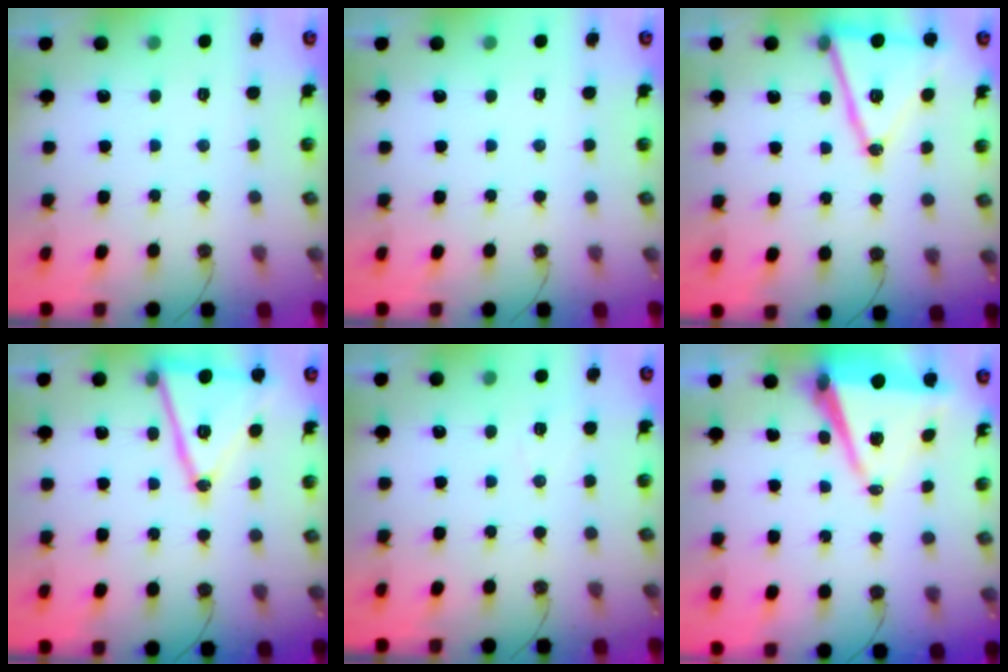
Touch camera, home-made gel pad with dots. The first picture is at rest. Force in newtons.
{"total": 0.0}
{"total": 16.7, "press": 16.3, "slide": 3.6}
{"total": 16.3, "press": 16.0, "slide": 3.3}
{"total": 5.6, "press": 5.2, "slide": 2.1}
{"total": 9.8, "press": 8.9, "slide": 4.1}